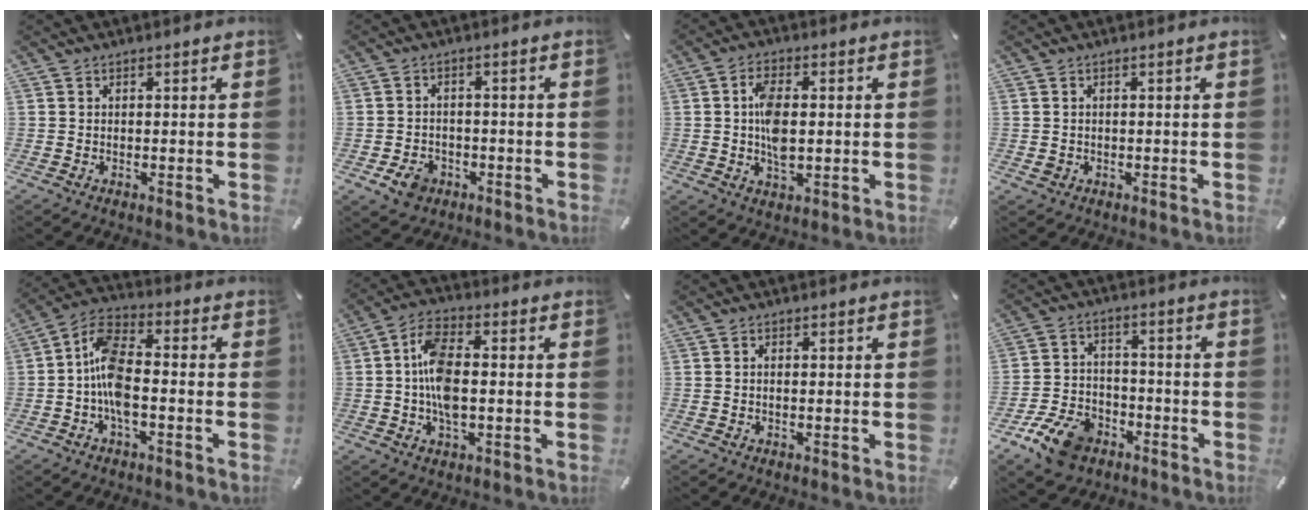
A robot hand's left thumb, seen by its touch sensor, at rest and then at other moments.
{"total": 5.3, "force": [-2.7, 3.9, 2.2], "torque": [-0.036, 0.010, -0.051]}
{"total": 7.4, "force": [0.4, 3.9, 6.2], "torque": [-0.125, -0.002, -0.001]}
{"total": 1.4, "force": [-0.3, 1.3, 0.5], "torque": [-0.009, 0.004, -0.008]}
{"total": 9.7, "force": [-3.1, 4.7, 7.9], "torque": [-0.168, 0.007, -0.056]}
{"total": 9.8, "force": [-0.7, 5.2, 8.3], "torque": [-0.175, 0.004, -0.014]}
{"total": 0.7, "force": [-0.1, 0.2, 0.6], "torque": [-0.013, 0.000, -0.002]}
{"total": 11.2, "force": [-6.6, 7.4, 5.3], "torque": [-0.097, 0.043, -0.119]}